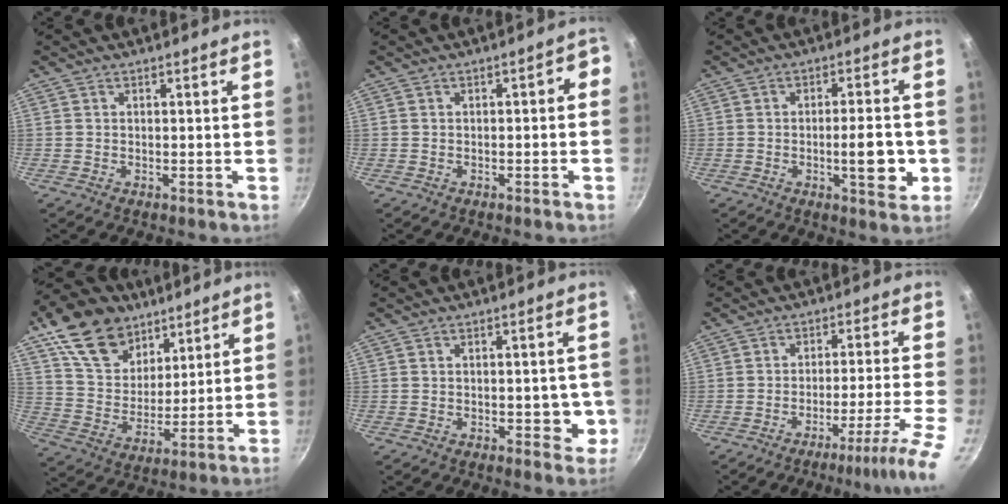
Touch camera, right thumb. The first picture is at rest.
{"total": 2.9, "force": [-0.8, 1.4, 2.4], "torque": [-0.017, 0.030, -0.005]}
{"total": 8.5, "force": [-1.9, 2.8, 7.8], "torque": [-0.096, 0.005, -0.027]}
{"total": 18.2, "force": [10.6, 12.0, 8.6], "torque": [-0.118, -0.044, 0.196]}
{"total": 4.9, "force": [-1.0, 2.8, 4.0], "torque": [-0.024, 0.001, -0.014]}
{"total": 10.5, "force": [-7.3, -1.5, 7.4], "torque": [-0.105, 0.039, -0.104]}